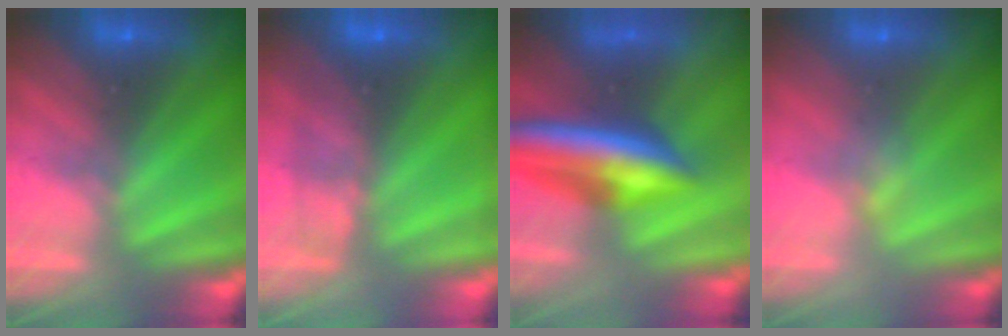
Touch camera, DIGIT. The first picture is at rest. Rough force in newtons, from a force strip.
{"total": 2.3}
{"total": 10.8}
{"total": 2.4}